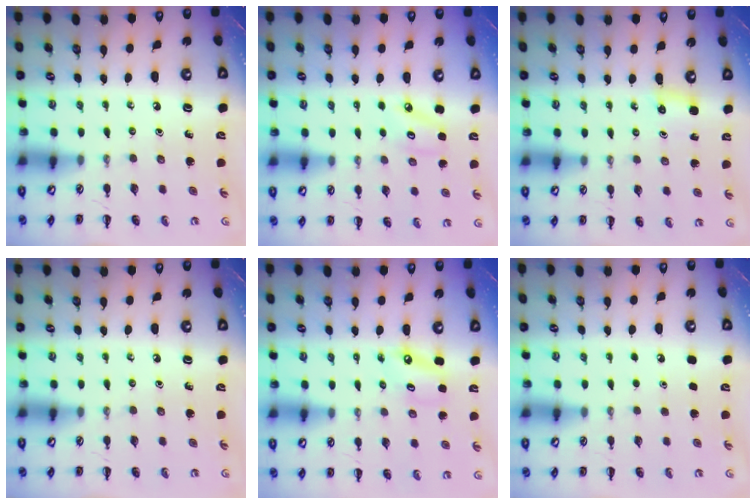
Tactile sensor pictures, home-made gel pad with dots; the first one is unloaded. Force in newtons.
{"total": 4.4, "press": 4.3, "slide": 1.0}
{"total": 2.5, "press": 2.4, "slide": 0.8}
{"total": 0.0}
{"total": 5.8, "press": 5.7, "slide": 1.1}
{"total": 1.6, "press": 1.6, "slide": 0.1}